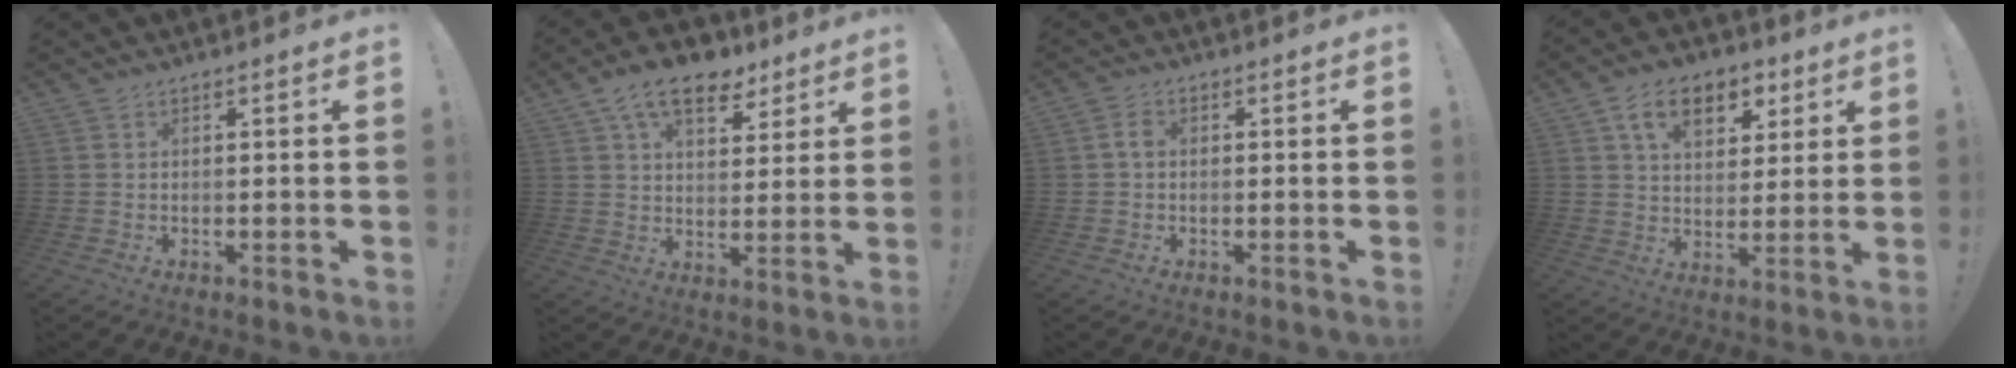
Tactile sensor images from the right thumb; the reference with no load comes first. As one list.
[{"total": 13.7, "force": [8.1, 7.8, 7.9], "torque": [-0.116, -0.038, 0.146]}, {"total": 2.5, "force": [-0.1, 1.7, 1.8], "torque": [-0.023, 0.002, -0.006]}, {"total": 12.4, "force": [6.2, 8.1, 7.1], "torque": [-0.104, -0.019, 0.116]}]